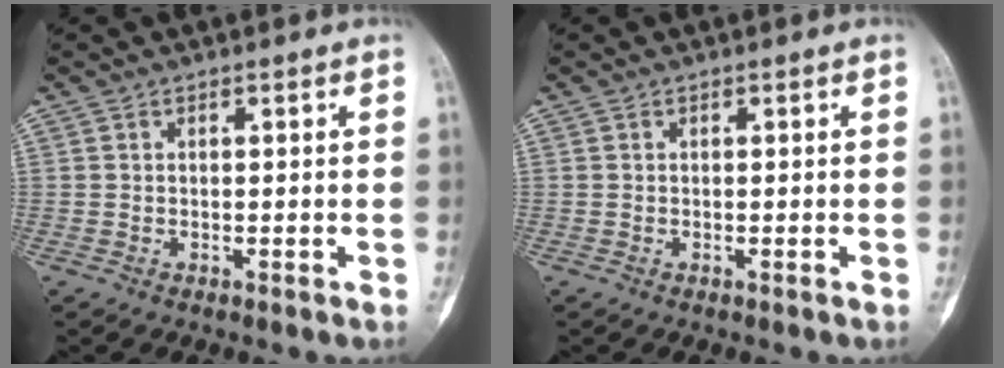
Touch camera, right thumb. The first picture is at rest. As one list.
[{"total": 0.0}]